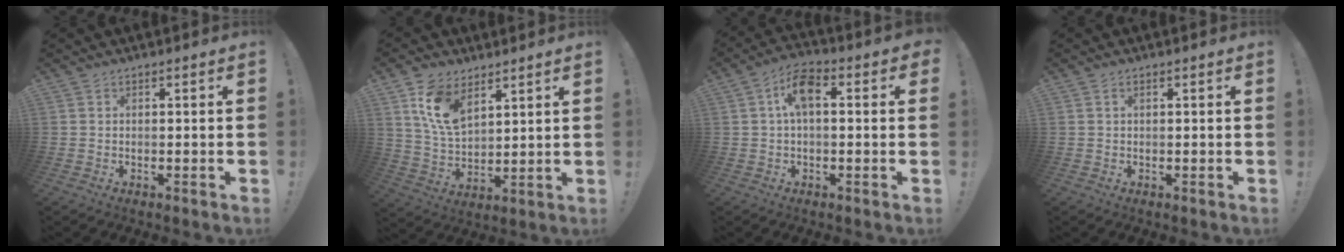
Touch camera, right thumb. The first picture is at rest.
{"total": 12.7, "force": [7.1, 7.4, 7.5], "torque": [-0.147, -0.025, 0.138]}
{"total": 8.4, "force": [1.6, 4.4, 7.0], "torque": [-0.112, 0.013, 0.030]}
{"total": 0.8, "force": [0.3, 0.3, 0.6], "torque": [-0.016, 0.003, 0.006]}